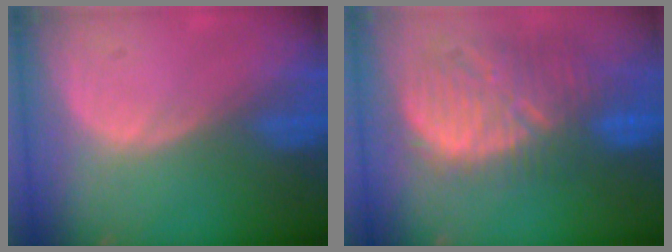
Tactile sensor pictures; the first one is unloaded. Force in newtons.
{"total": 12.2, "press": 11.3, "slide": 4.5}